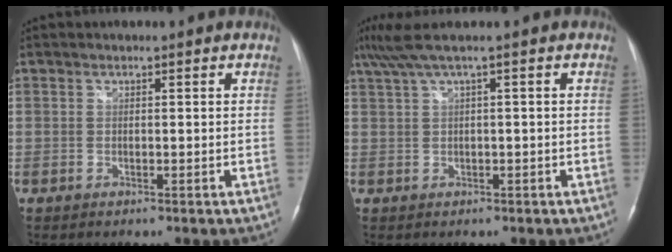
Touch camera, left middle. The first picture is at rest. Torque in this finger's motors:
{"motor_torque": [-0.27, -0.33, -0.01, 0.01]}